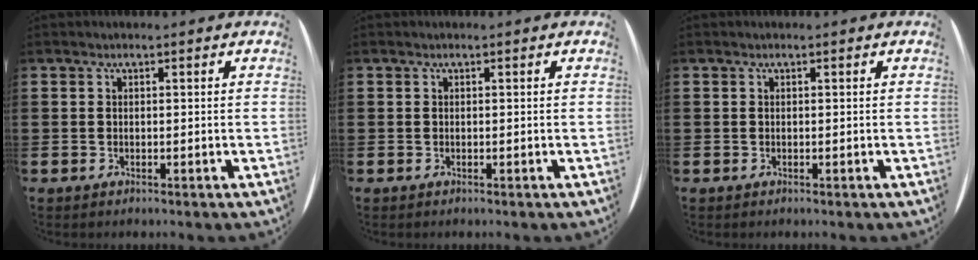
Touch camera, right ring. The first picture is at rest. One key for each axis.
{"total": 0.0}
{"total": 0.0}